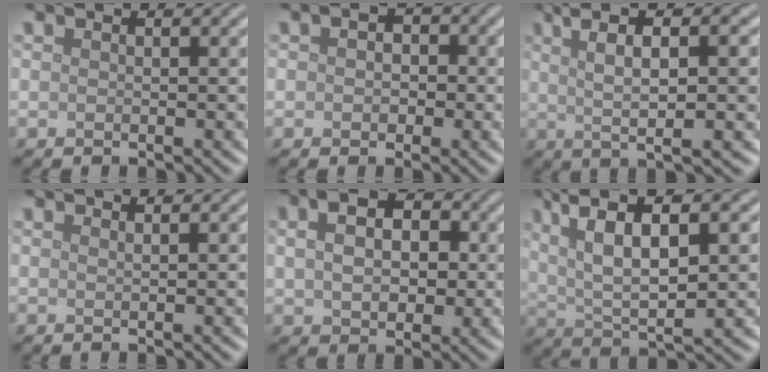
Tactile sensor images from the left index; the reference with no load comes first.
{"total": 2.0, "force": [0.0, 1.5, 1.2], "torque": [-0.013, 0.001, -0.005]}
{"total": 7.7, "force": [2.0, 2.2, 7.1], "torque": [-0.097, 0.015, 0.021]}
{"total": 0.8, "force": [0.5, 0.3, 0.5], "torque": [-0.001, -0.002, 0.004]}
{"total": 5.9, "force": [1.1, 4.1, 4.1], "torque": [-0.074, 0.010, 0.010]}
{"total": 9.0, "force": [3.0, 3.3, 7.8], "torque": [-0.147, 0.006, 0.052]}